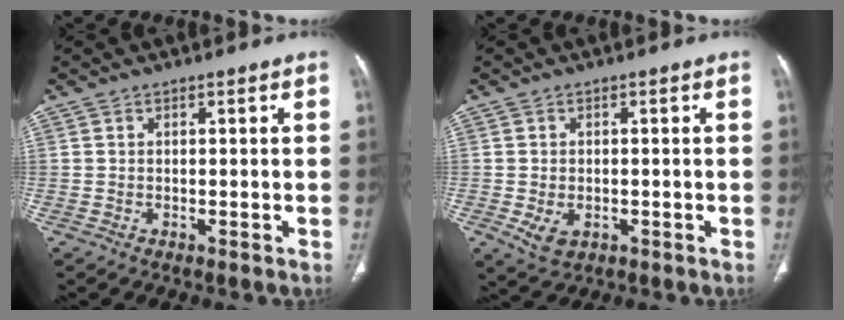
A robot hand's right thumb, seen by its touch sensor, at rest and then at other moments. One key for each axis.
{"total": 4.3, "fx": -1.2, "fy": 2.9, "fz": 2.9, "tx": -0.051, "ty": 0.001, "tz": -0.009}